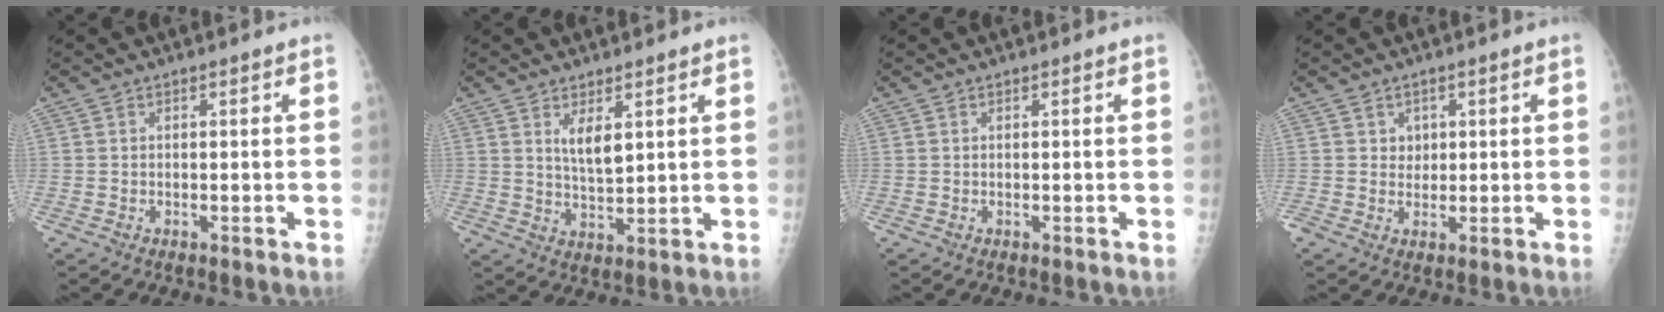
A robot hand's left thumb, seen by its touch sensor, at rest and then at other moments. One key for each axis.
{"total": 5.0, "fx": 2.3, "fy": 1.9, "fz": 4.0, "tx": -0.064, "ty": -0.024, "tz": 0.047}
{"total": 0.0}
{"total": 2.2, "fx": 0.8, "fy": 2.0, "fz": 0.6, "tx": 0.009, "ty": -0.003, "tz": 0.011}